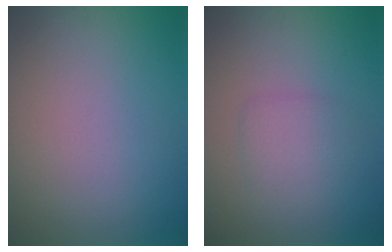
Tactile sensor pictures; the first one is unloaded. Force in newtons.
{"total": 1.9, "press": 1.9, "slide": 0.1}